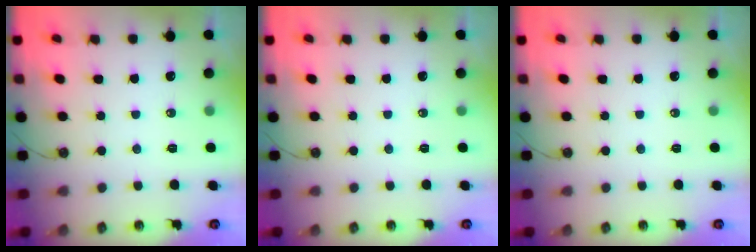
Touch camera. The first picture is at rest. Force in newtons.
{"total": 0.0}
{"total": 0.0}